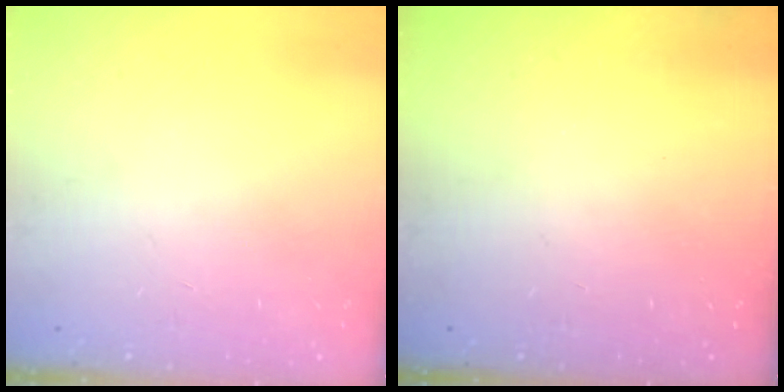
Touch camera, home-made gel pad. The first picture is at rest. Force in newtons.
{"total": 0.0}